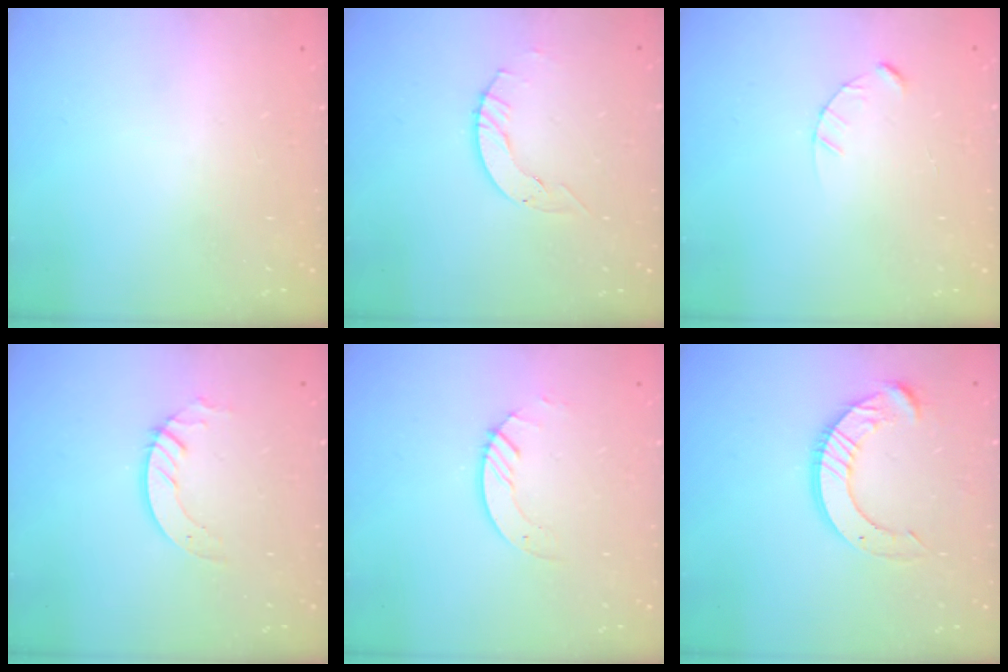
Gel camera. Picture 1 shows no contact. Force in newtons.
{"total": 3.9, "press": 3.9, "slide": 0.4}
{"total": 2.4, "press": 2.4, "slide": 0.3}
{"total": 2.8, "press": 2.8, "slide": 0.2}
{"total": 2.8, "press": 2.8, "slide": 0.3}
{"total": 12.2, "press": 12.1, "slide": 1.2}